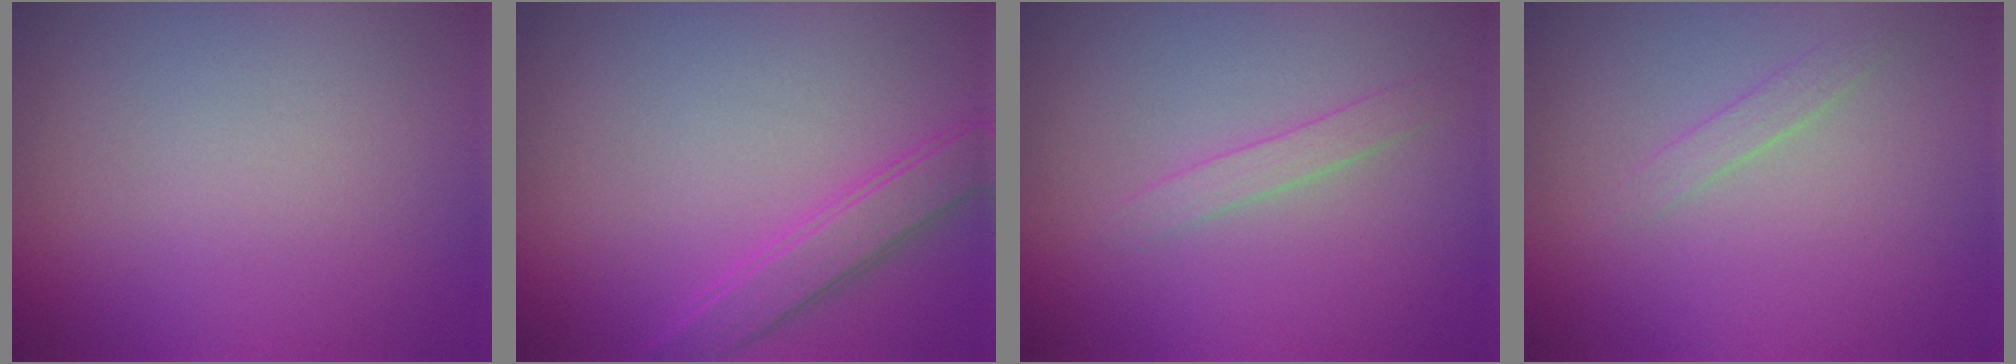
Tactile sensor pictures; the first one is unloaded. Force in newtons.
{"total": 2.8, "press": 2.8, "slide": 0.2}
{"total": 1.3, "press": 1.3, "slide": 0.0}
{"total": 0.9, "press": 0.9, "slide": 0.1}